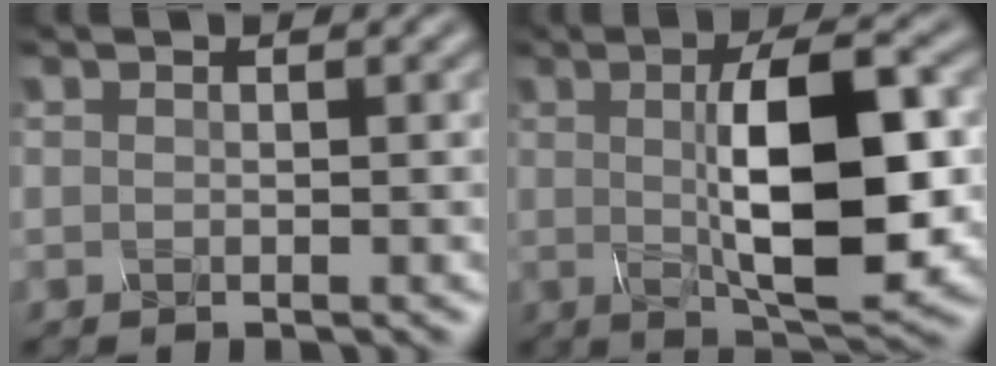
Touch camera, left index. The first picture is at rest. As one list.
[{"total": 10.1, "force": [0.5, 3.0, 9.6], "torque": [-0.143, 0.002, 0.007]}]